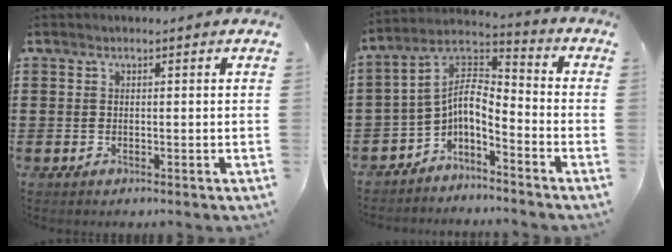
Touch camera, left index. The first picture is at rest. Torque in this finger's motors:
{"motor_torque": [0.14, 0.32, 0.50, 0.06]}